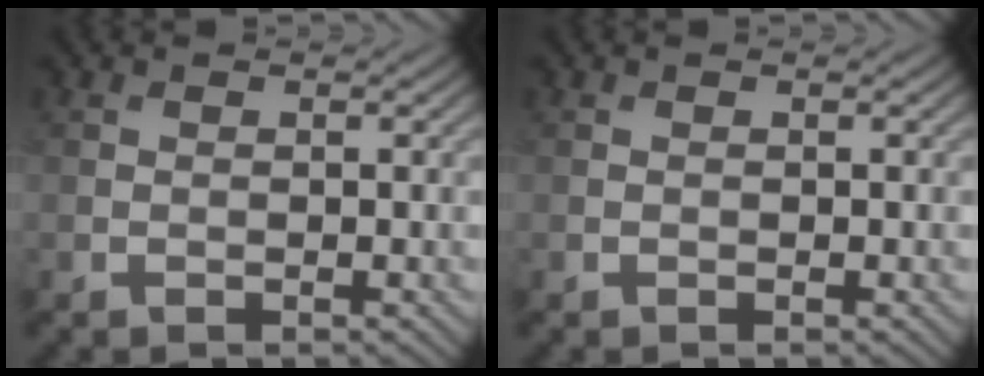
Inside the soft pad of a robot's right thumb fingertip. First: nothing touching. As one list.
[{"total": 0.0}]